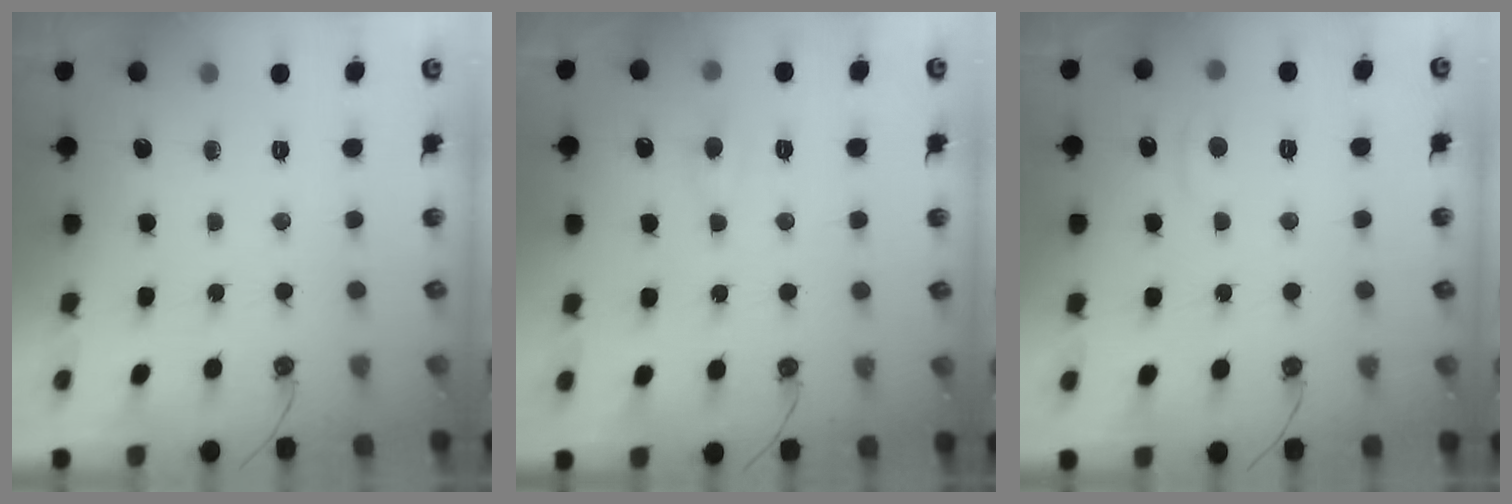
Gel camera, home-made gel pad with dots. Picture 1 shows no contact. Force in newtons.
{"total": 1.6, "press": 1.5, "slide": 0.6}
{"total": 1.7, "press": 1.6, "slide": 0.5}